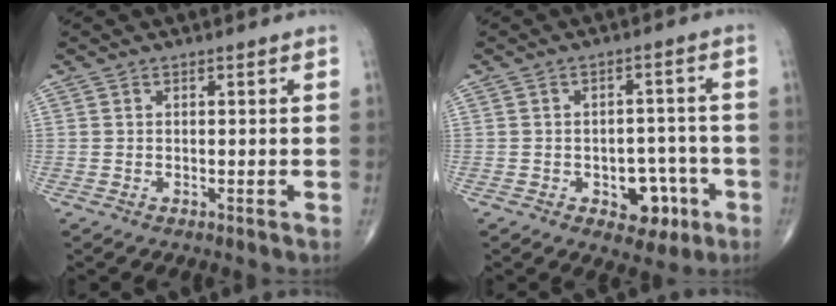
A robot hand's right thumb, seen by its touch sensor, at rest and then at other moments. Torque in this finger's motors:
{"motor_torque": [1.50, 1.27, 0.40, -0.58, 0.01]}